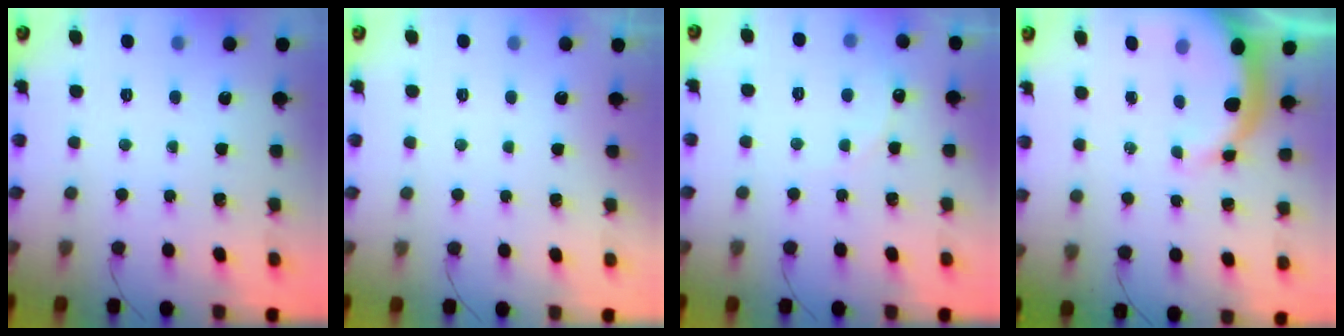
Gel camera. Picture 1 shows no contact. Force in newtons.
{"total": 3.0, "press": 3.0, "slide": 0.1}
{"total": 6.6, "press": 6.5, "slide": 1.3}
{"total": 8.5, "press": 8.3, "slide": 1.7}